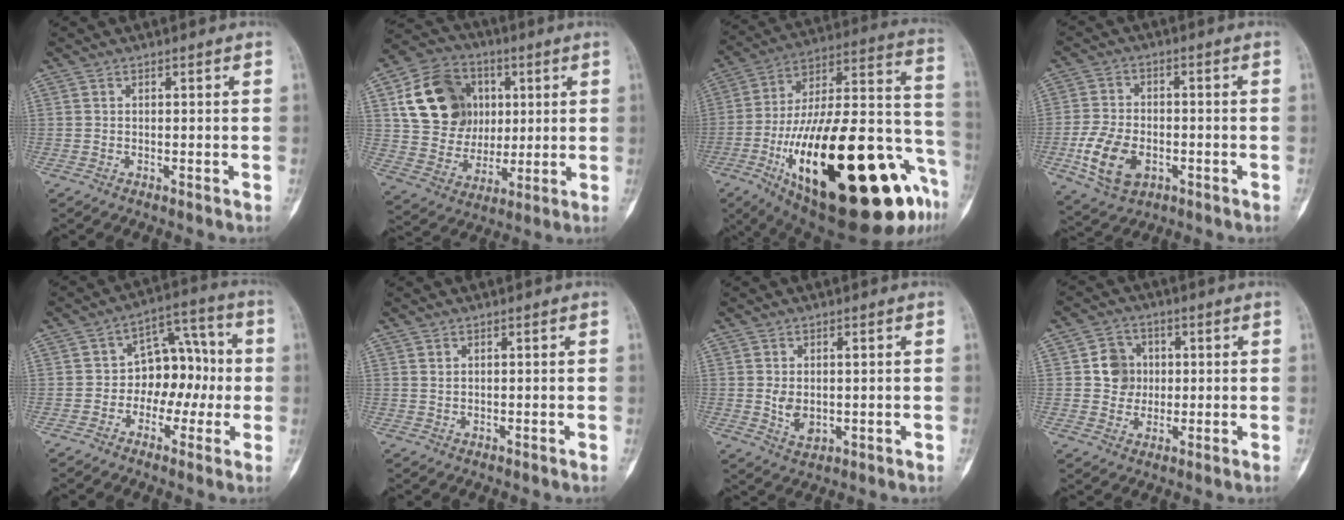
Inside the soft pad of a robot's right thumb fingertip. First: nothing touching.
{"total": 18.4, "force": [4.9, 14.8, 9.9], "torque": [-0.139, -0.002, 0.094]}
{"total": 41.3, "force": [-15.8, 14.3, 35.3], "torque": [-0.492, 0.045, -0.240]}
{"total": 10.5, "force": [-3.3, 6.8, 7.4], "torque": [-0.137, 0.006, -0.055]}
{"total": 10.5, "force": [-1.1, 7.5, 7.2], "torque": [-0.054, 0.043, -0.030]}
{"total": 2.3, "force": [1.1, 1.5, 1.4], "torque": [-0.019, -0.009, 0.028]}
{"total": 4.8, "force": [0.4, 2.9, 3.8], "torque": [-0.061, -0.009, 0.015]}
{"total": 6.5, "force": [0.8, 6.0, 2.4], "torque": [-0.005, 0.005, 0.011]}